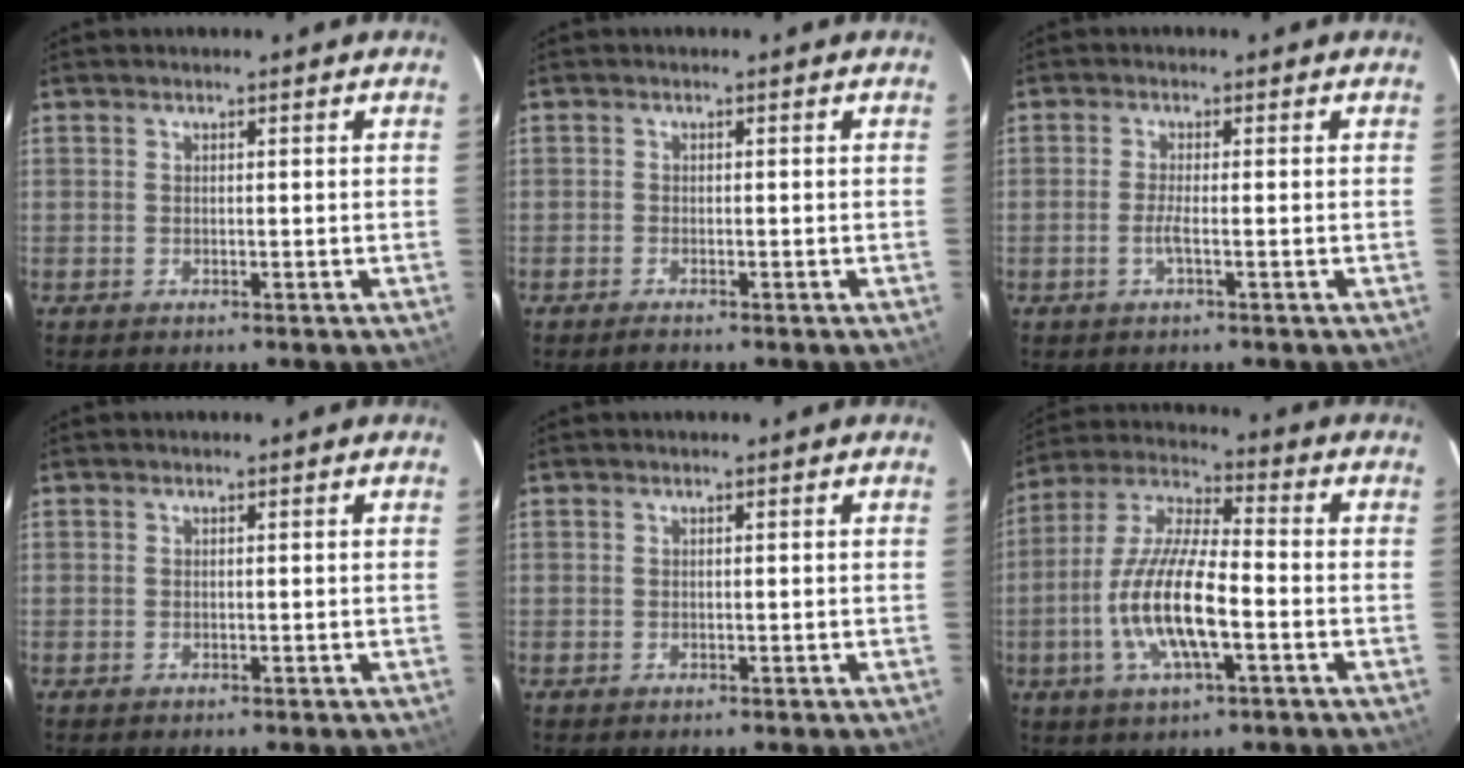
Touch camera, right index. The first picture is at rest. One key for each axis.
{"total": 1.4, "fx": -1.2, "fy": 0.4, "fz": 0.5, "tx": -0.015, "ty": -0.003, "tz": -0.024}
{"total": 2.0, "fx": -0.9, "fy": -0.3, "fz": 1.8, "tx": -0.037, "ty": -0.003, "tz": -0.018}
{"total": 0.0}
{"total": 0.0}
{"total": 14.6, "fx": -4.1, "fy": 4.0, "fz": 13.4, "tx": -0.276, "ty": -0.006, "tz": -0.082}